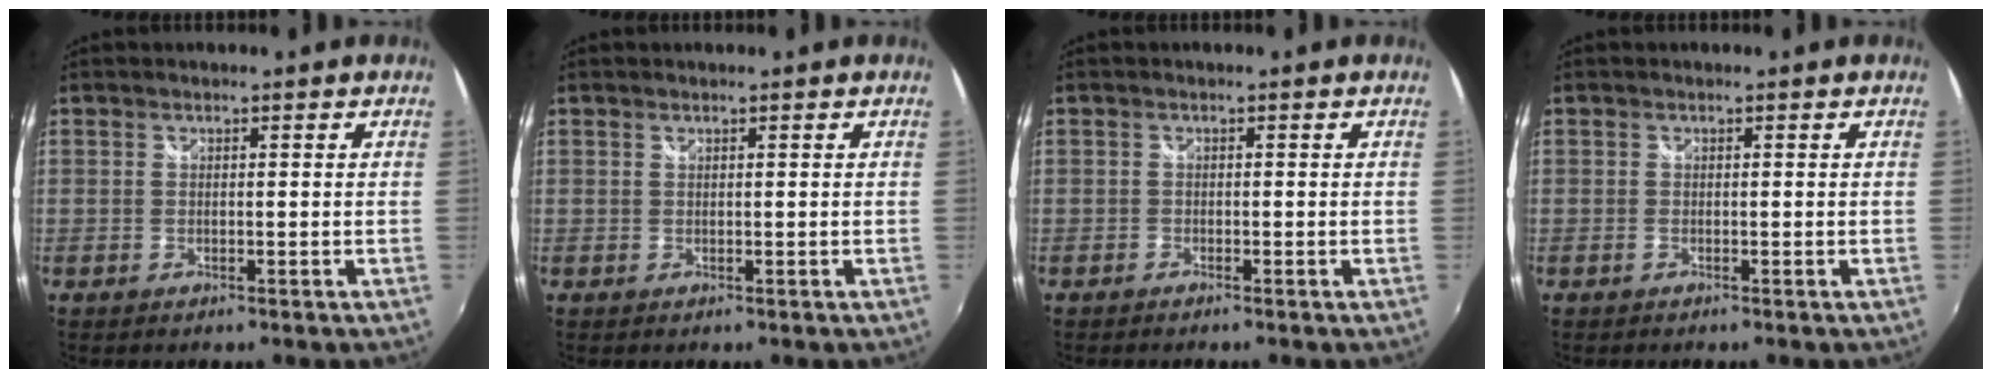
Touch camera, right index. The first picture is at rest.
{"total": 0.0}
{"total": 0.6, "force": [-0.6, 0.2, 0.1], "torque": [-0.004, -0.002, -0.015]}
{"total": 0.0}